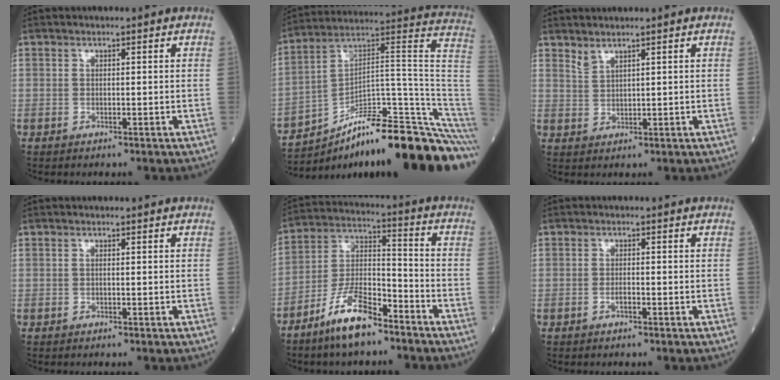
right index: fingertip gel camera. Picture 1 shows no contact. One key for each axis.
{"total": 23.2, "fx": -14.8, "fy": 2.0, "fz": 17.8, "tx": -0.168, "ty": 0.068, "tz": -0.227}
{"total": 1.7, "fx": 1.6, "fy": 0.0, "fz": 0.7, "tx": -0.014, "ty": -0.005, "tz": 0.035}
{"total": 0.0}
{"total": 11.1, "fx": -8.0, "fy": 2.9, "fz": 7.2, "tx": -0.148, "ty": -0.003, "tz": -0.156}
{"total": 1.1, "fx": -0.7, "fy": 0.2, "fz": 0.9, "tx": -0.017, "ty": 0.002, "tz": -0.013}